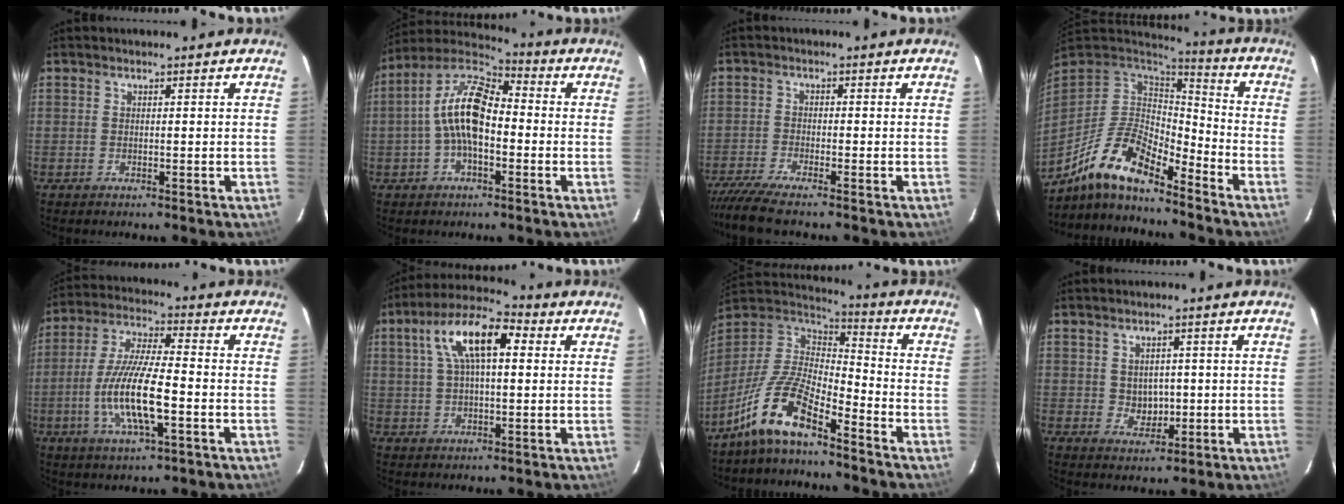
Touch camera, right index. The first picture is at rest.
{"total": 12.3, "force": [-1.4, 5.9, 10.7], "torque": [-0.214, 0.020, -0.031]}
{"total": 6.2, "force": [-5.5, 0.0, 2.9], "torque": [-0.081, -0.019, -0.105]}
{"total": 14.7, "force": [-10.7, 4.0, 9.2], "torque": [-0.182, -0.008, -0.208]}
{"total": 13.7, "force": [-3.9, 3.0, 12.8], "torque": [-0.262, -0.009, -0.073]}
{"total": 12.7, "force": [3.8, 5.1, 11.0], "torque": [-0.200, 0.032, 0.058]}
{"total": 13.3, "force": [-9.4, 3.9, 8.7], "torque": [-0.189, 0.005, -0.187]}
{"total": 4.0, "force": [0.1, 3.6, 1.8], "torque": [-0.030, 0.001, 0.011]}